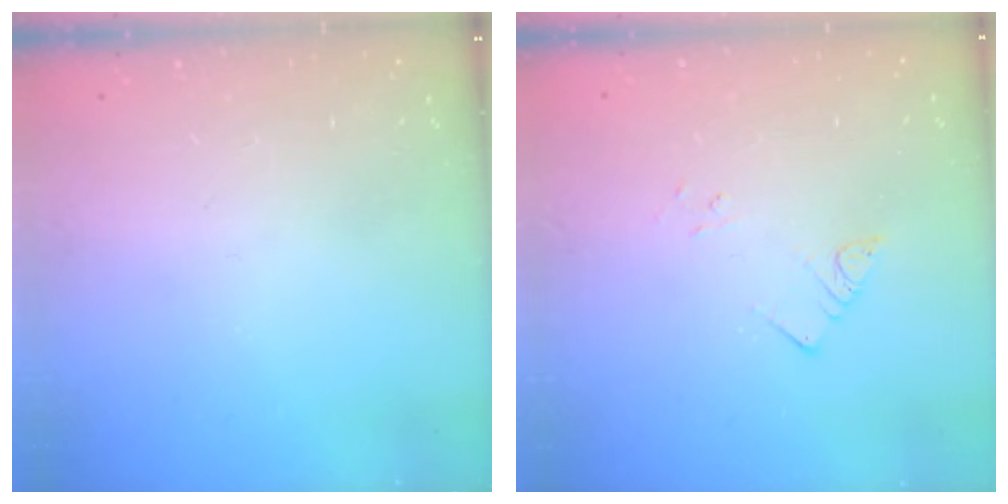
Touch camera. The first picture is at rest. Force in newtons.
{"total": 2.9, "press": 2.9, "slide": 0.4}